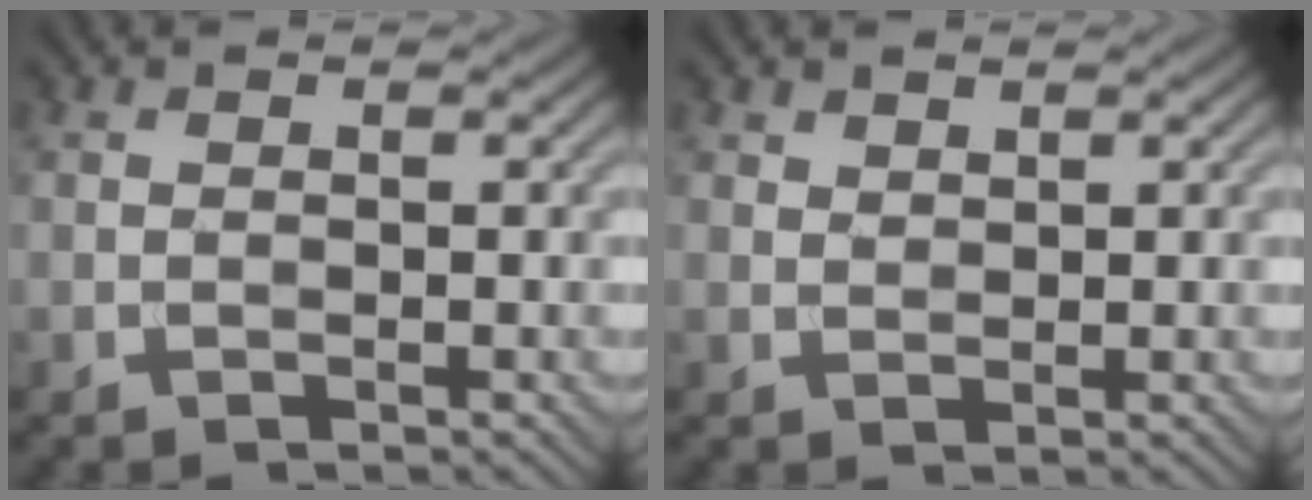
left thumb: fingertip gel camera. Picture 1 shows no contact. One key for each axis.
{"total": 1.3, "fx": 1.1, "fy": 0.6, "fz": 0.4, "tx": -0.010, "ty": -0.001, "tz": 0.026}